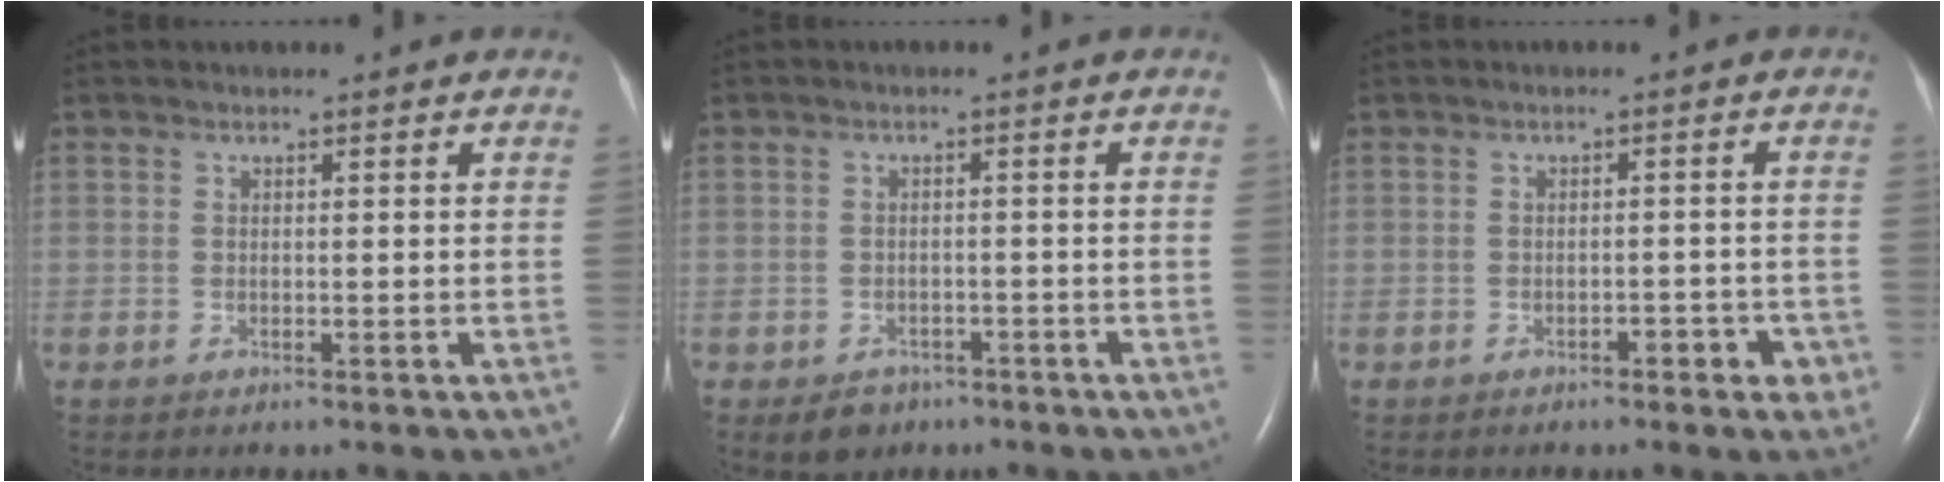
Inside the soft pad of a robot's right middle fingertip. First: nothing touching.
{"total": 3.3, "force": [-2.1, 2.4, 0.8], "torque": [-0.014, 0.005, -0.024]}
{"total": 3.0, "force": [-1.7, 1.4, 2.0], "torque": [-0.018, 0.008, -0.020]}